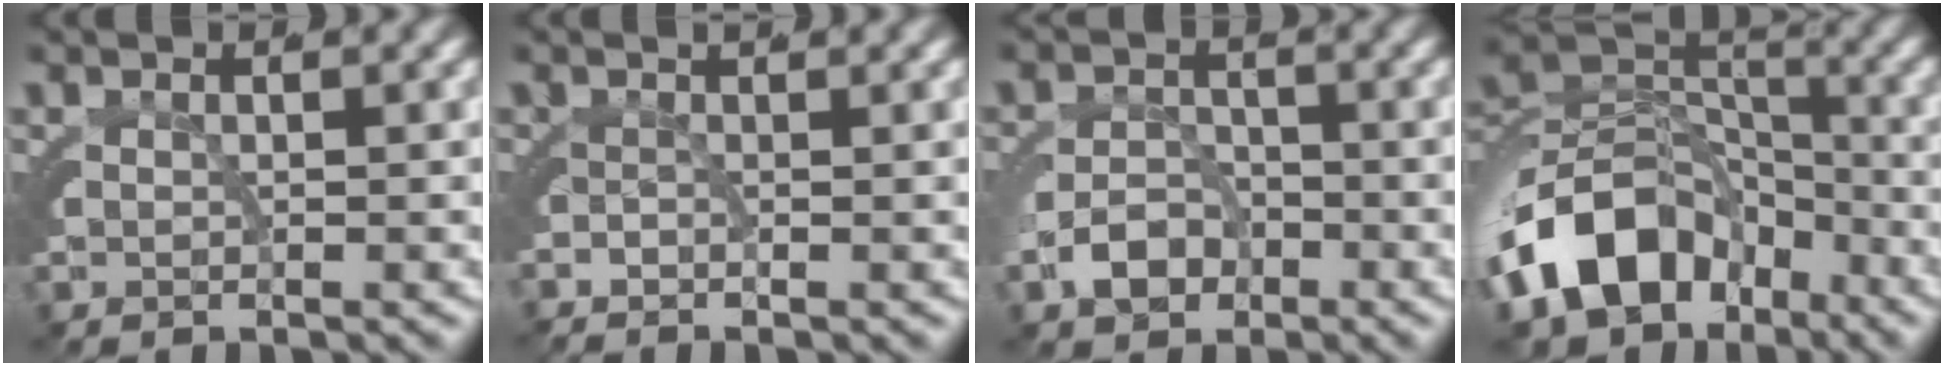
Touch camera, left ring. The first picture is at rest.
{"total": 1.0, "force": [-0.6, 0.6, 0.5], "torque": [-0.009, 0.006, -0.017]}
{"total": 2.8, "force": [-1.8, 1.9, 1.0], "torque": [0.000, -0.001, -0.035]}
{"total": 9.3, "force": [-4.3, 6.3, 5.4], "torque": [-0.085, -0.017, -0.068]}